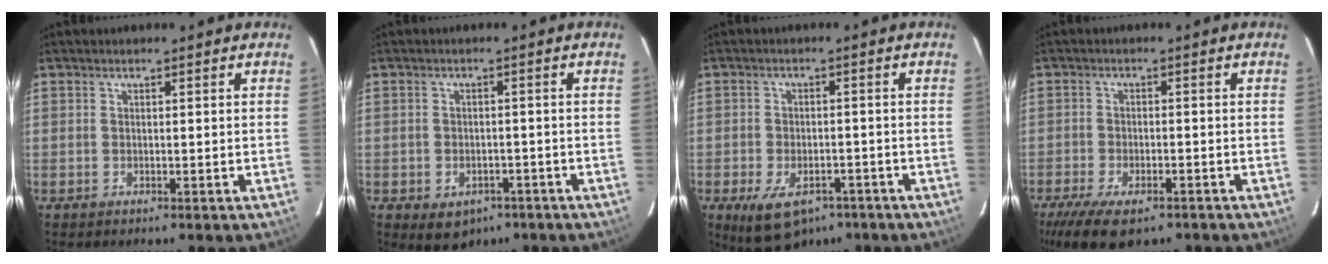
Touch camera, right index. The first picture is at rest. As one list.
[{"total": 6.6, "force": [-3.6, 4.8, 2.6], "torque": [-0.051, 0.002, -0.034]}, {"total": 10.9, "force": [-6.6, 6.1, 6.2], "torque": [-0.131, -0.019, -0.097]}, {"total": 11.8, "force": [-8.2, 4.8, 7.0], "torque": [-0.163, -0.036, -0.136]}]